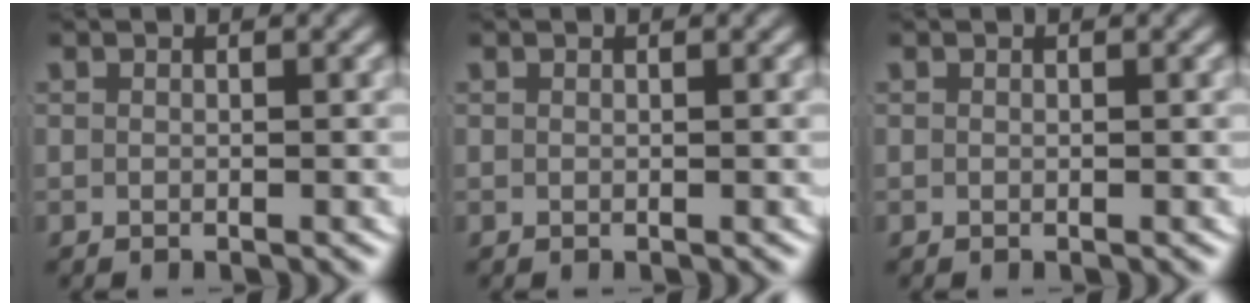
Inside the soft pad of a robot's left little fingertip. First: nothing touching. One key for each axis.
{"total": 0.0}
{"total": 0.0}